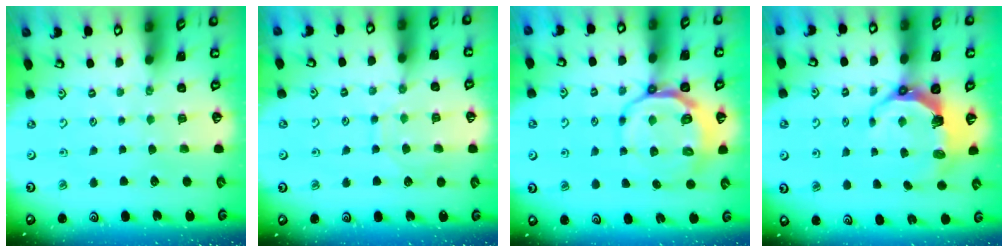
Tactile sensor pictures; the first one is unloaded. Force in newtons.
{"total": 8.1, "press": 8.1, "slide": 0.5}
{"total": 9.5, "press": 9.0, "slide": 3.0}
{"total": 8.7, "press": 7.0, "slide": 5.2}